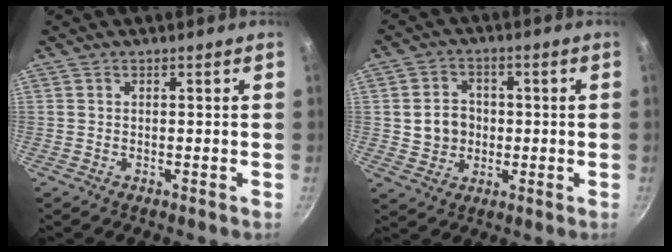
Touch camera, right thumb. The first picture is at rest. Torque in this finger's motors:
{"motor_torque": [-0.51, 0.07, -0.47, 0.15, -0.02]}